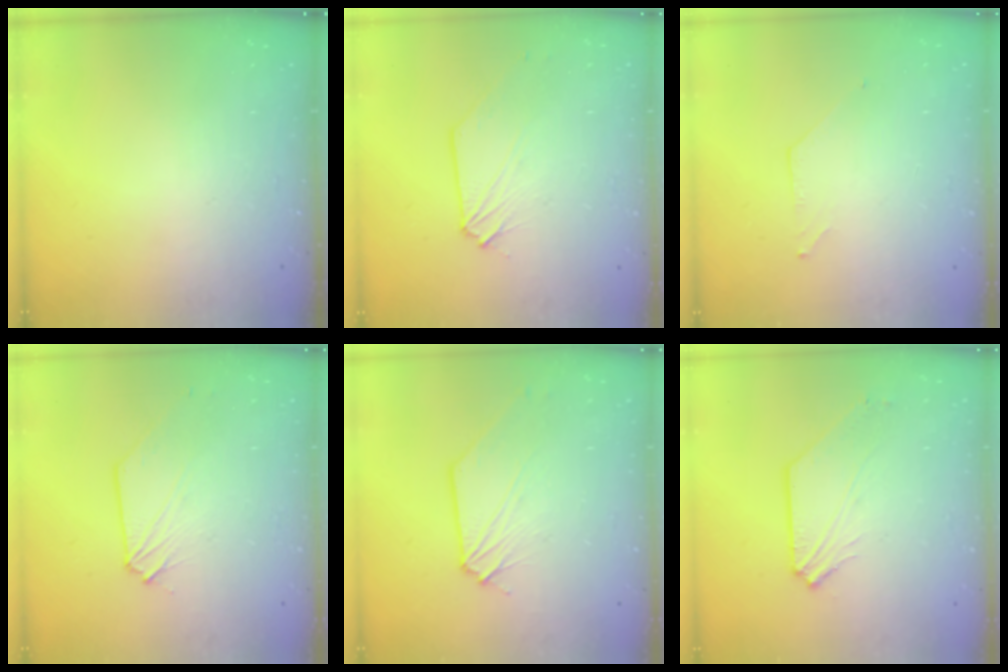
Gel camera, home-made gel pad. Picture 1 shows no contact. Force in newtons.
{"total": 1.0, "press": 1.0, "slide": 0.1}
{"total": 0.0}
{"total": 1.0, "press": 1.0, "slide": 0.1}
{"total": 1.1, "press": 1.1, "slide": 0.1}
{"total": 4.0, "press": 4.0, "slide": 0.7}